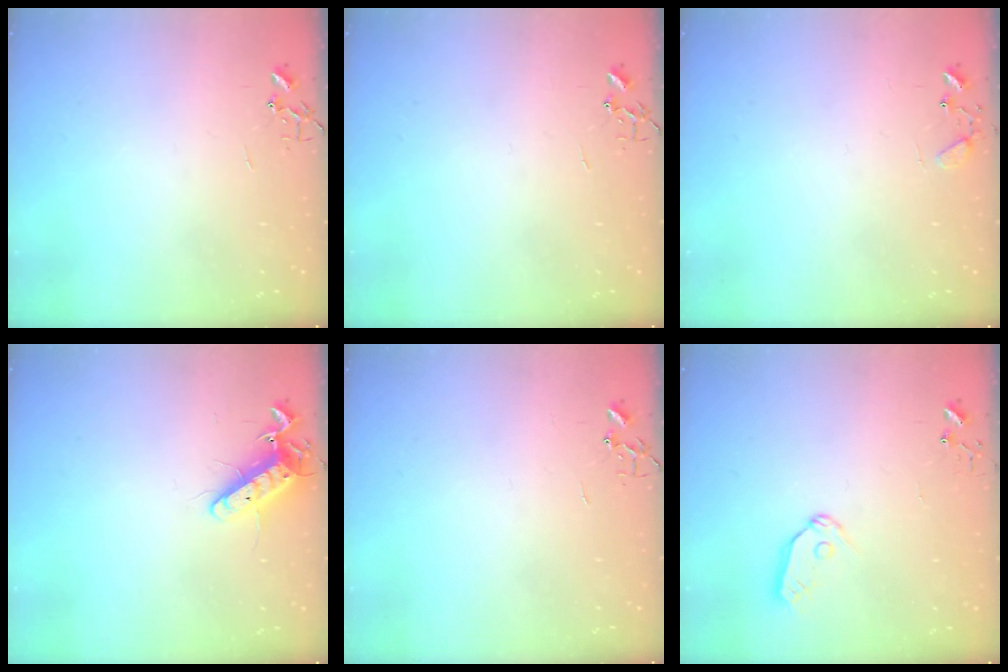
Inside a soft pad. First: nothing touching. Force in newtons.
{"total": 0.0}
{"total": 6.9, "press": 6.9, "slide": 0.4}
{"total": 11.3, "press": 11.2, "slide": 0.9}
{"total": 0.0}
{"total": 7.7, "press": 7.7, "slide": 0.7}